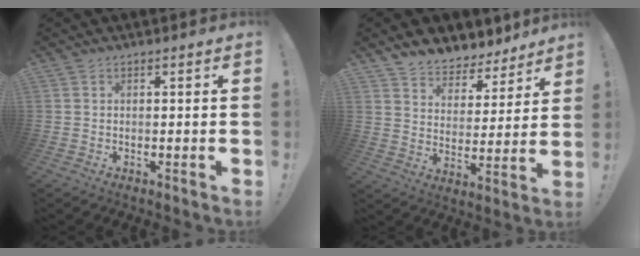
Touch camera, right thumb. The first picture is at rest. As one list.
[{"total": 7.5, "force": [6.6, 3.4, 0.9], "torque": [-0.019, -0.067, 0.124]}]